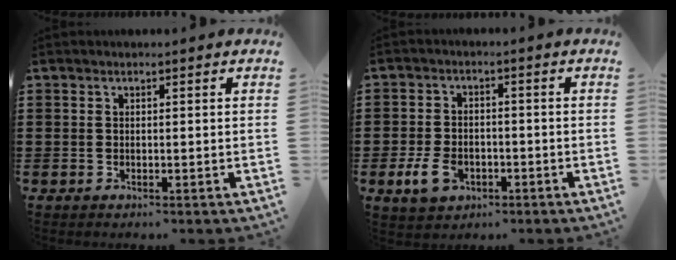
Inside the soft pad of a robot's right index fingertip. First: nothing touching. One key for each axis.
{"total": 5.0, "fx": -2.0, "fy": 3.3, "fz": 3.1, "tx": -0.082, "ty": -0.003, "tz": -0.043}